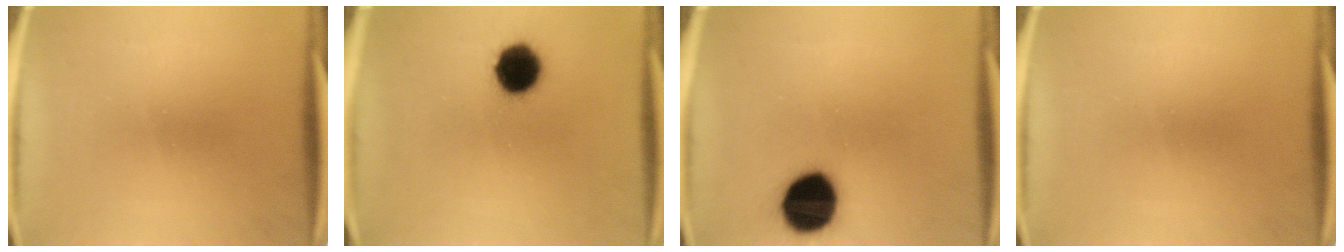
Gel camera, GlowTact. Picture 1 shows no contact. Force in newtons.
{"total": 10.4}
{"total": 14.9}
{"total": 0.0}